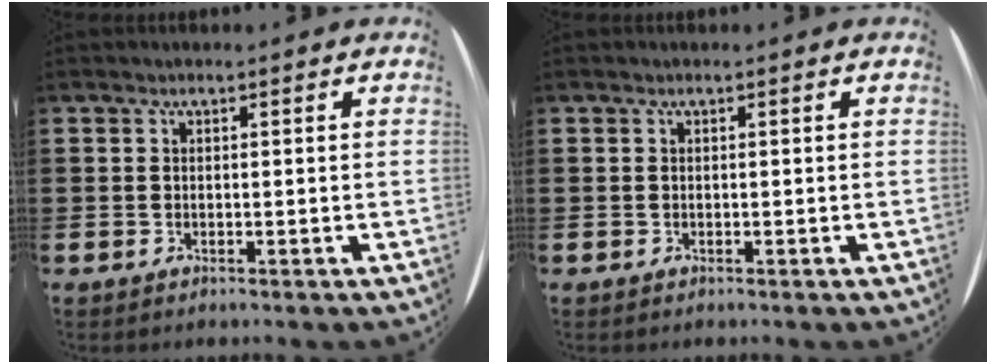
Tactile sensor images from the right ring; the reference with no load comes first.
{"total": 0.0}